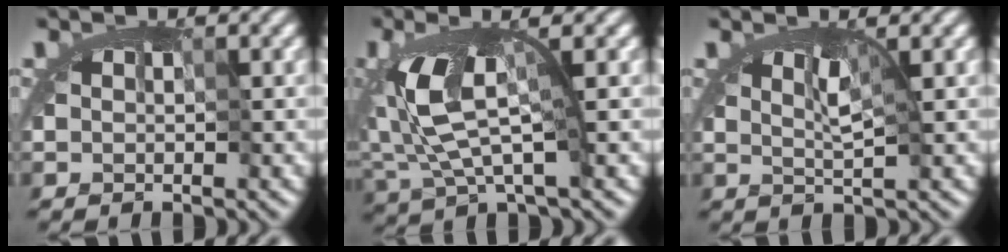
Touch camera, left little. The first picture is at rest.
{"total": 4.0, "force": [-0.7, 1.0, 3.8], "torque": [-0.091, -0.014, -0.014]}
{"total": 1.8, "force": [1.0, 0.3, 1.4], "torque": [-0.024, 0.004, 0.007]}